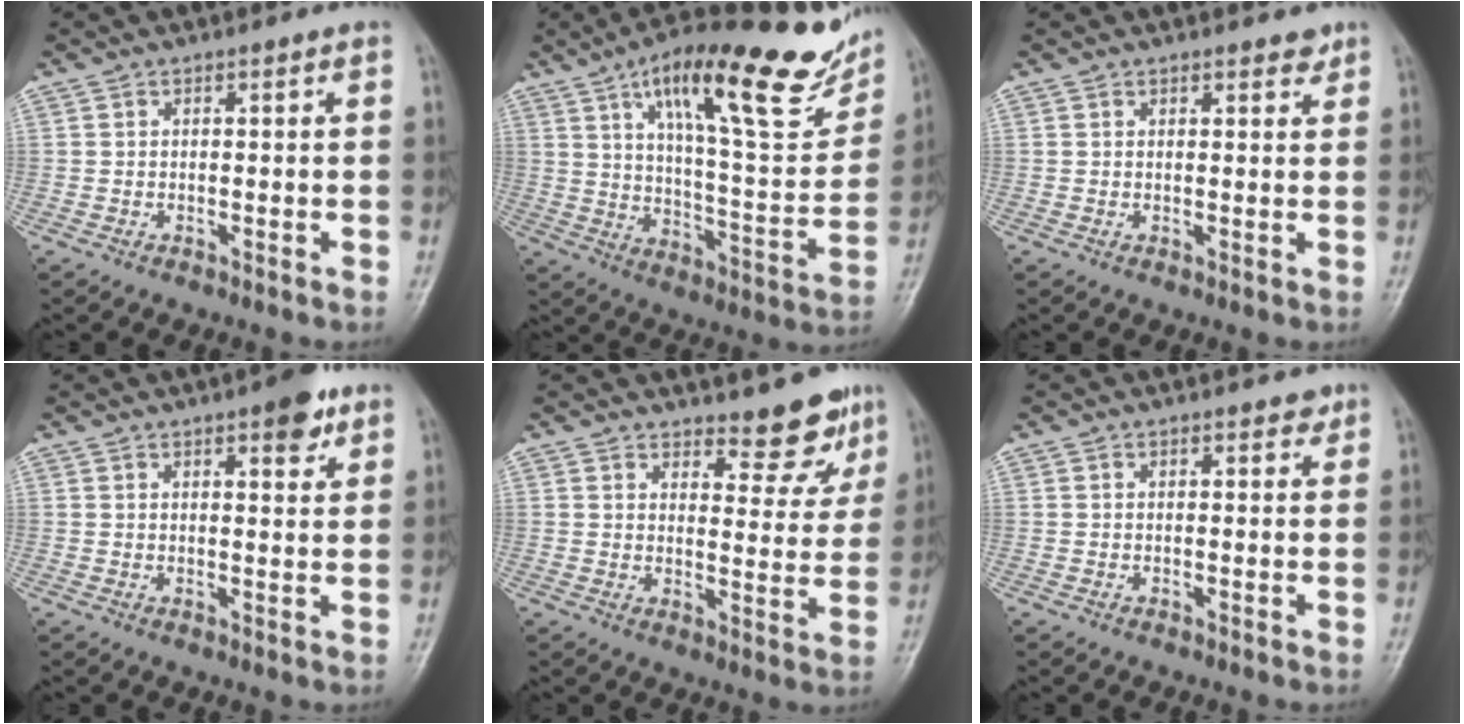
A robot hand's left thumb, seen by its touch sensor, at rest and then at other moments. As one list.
[{"total": 26.0, "force": [15.2, 7.3, 19.8], "torque": [-0.256, -0.043, 0.235]}, {"total": 1.9, "force": [1.5, 0.8, 0.8], "torque": [0.000, -0.008, 0.016]}, {"total": 5.5, "force": [3.3, 2.0, 4.0], "torque": [-0.038, -0.014, 0.039]}, {"total": 8.6, "force": [7.1, 3.2, 3.7], "torque": [-0.016, -0.058, 0.093]}, {"total": 1.6, "force": [1.2, 0.8, 0.7], "torque": [0.003, -0.005, 0.011]}]